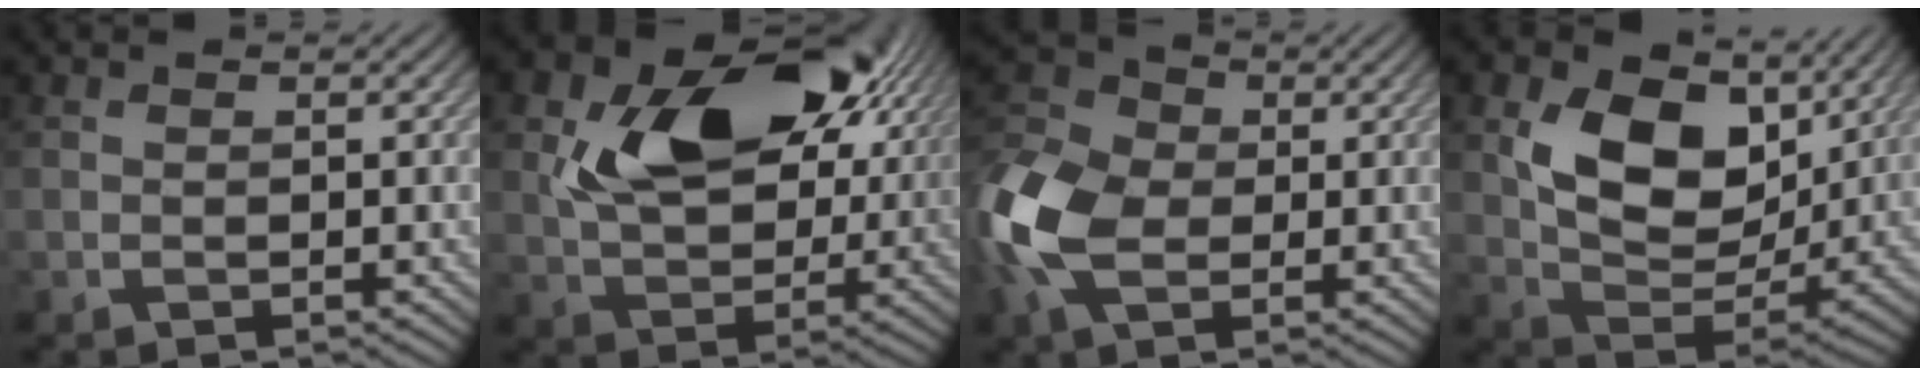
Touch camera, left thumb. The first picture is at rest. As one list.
[{"total": 13.9, "force": [4.5, 9.0, 9.6], "torque": [-0.163, -0.002, 0.077]}, {"total": 11.6, "force": [-1.5, 8.0, 8.3], "torque": [-0.223, 0.005, -0.051]}, {"total": 12.6, "force": [4.4, 8.0, 8.6], "torque": [-0.164, -0.012, 0.079]}]